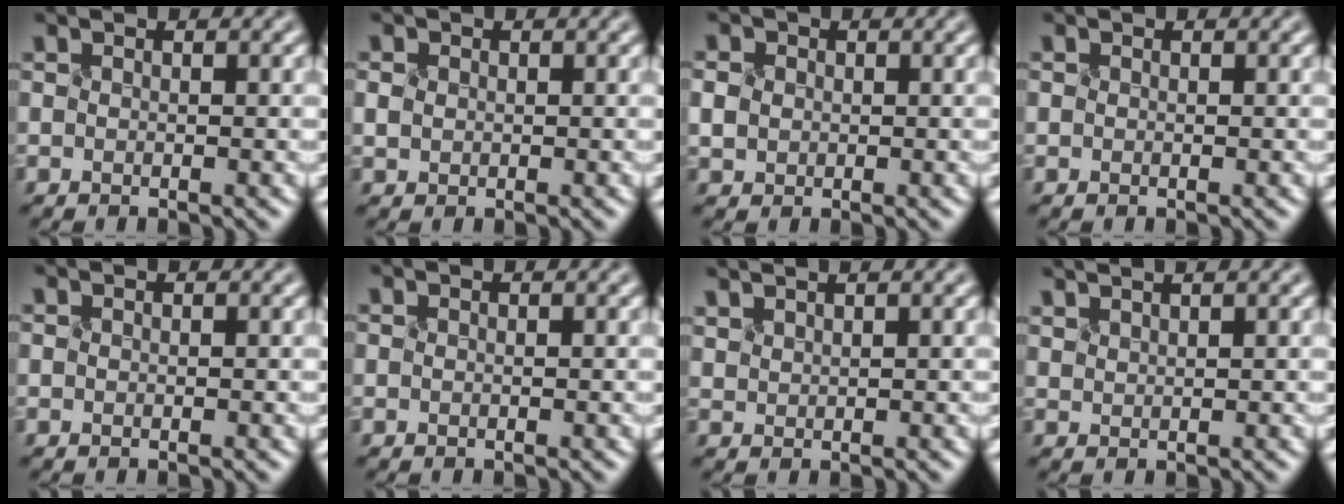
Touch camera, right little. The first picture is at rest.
{"total": 0.9, "force": [0.1, 0.8, 0.4], "torque": [-0.012, -0.001, 0.011]}
{"total": 2.0, "force": [0.3, 1.8, 0.8], "torque": [-0.015, 0.006, 0.005]}
{"total": 0.0}
{"total": 0.0}
{"total": 0.0}
{"total": 1.0, "force": [1.0, 0.0, 0.4], "torque": [-0.010, 0.009, 0.021]}
{"total": 1.3, "force": [1.2, -0.3, 0.4], "torque": [-0.011, 0.008, 0.024]}